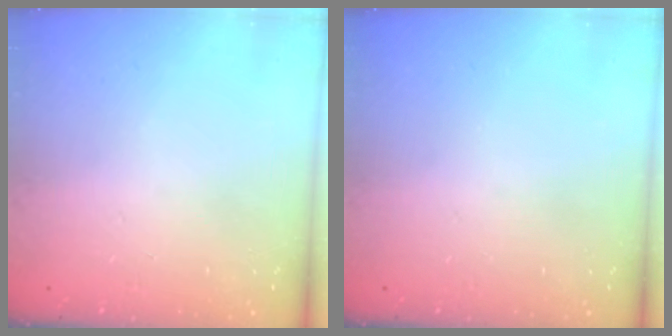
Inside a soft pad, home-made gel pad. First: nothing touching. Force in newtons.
{"total": 0.0}